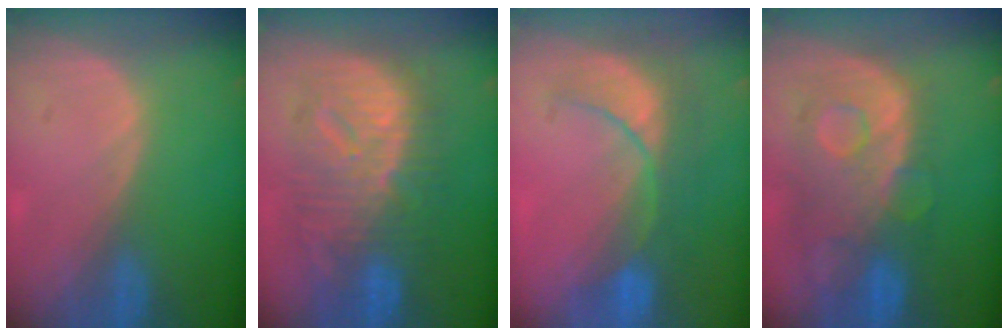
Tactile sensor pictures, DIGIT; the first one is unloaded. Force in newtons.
{"total": 12.1, "press": 12.0, "slide": 1.2}
{"total": 8.4, "press": 7.9, "slide": 2.6}
{"total": 11.2, "press": 9.7, "slide": 5.5}